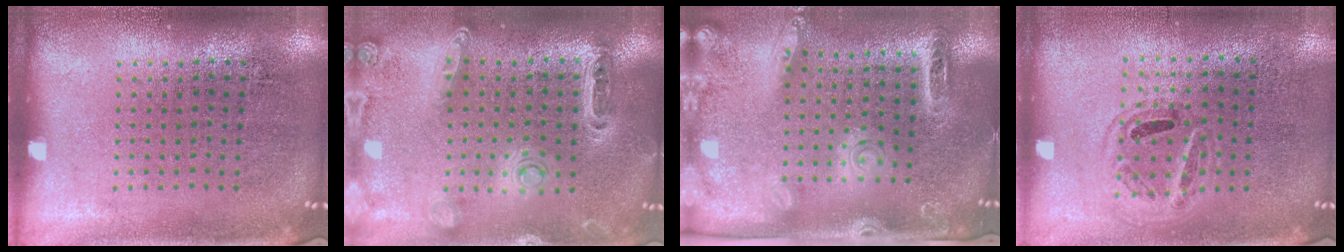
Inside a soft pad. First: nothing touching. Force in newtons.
{"total": 1.3, "press": 1.2, "slide": 0.4}
{"total": 2.5, "press": 1.9, "slide": 1.6}
{"total": 0.9, "press": 0.9, "slide": 0.3}